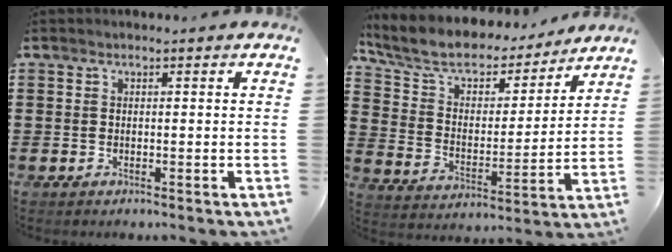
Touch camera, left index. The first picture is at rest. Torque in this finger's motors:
{"motor_torque": [1.45, -0.69, 0.34, 0.16]}